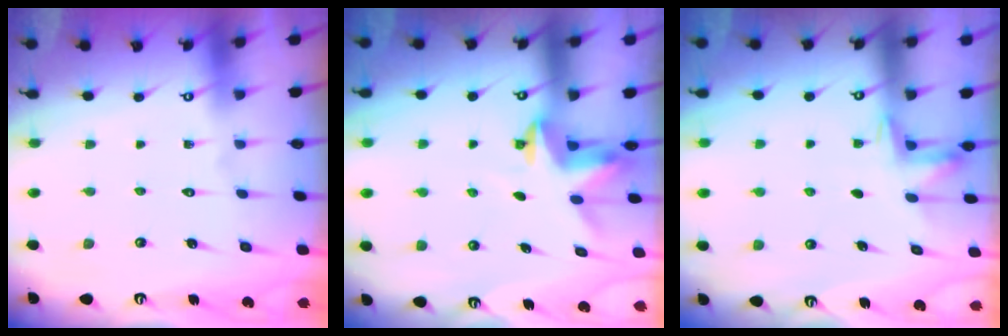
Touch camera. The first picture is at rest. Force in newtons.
{"total": 3.0, "press": 3.0, "slide": 0.2}
{"total": 4.6, "press": 4.6, "slide": 0.6}